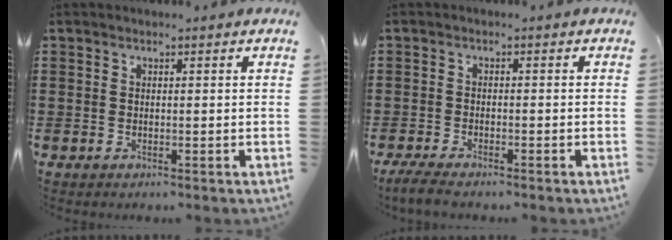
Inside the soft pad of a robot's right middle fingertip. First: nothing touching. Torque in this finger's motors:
{"motor_torque": [0.85, 0.15, 0.11, 0.06]}